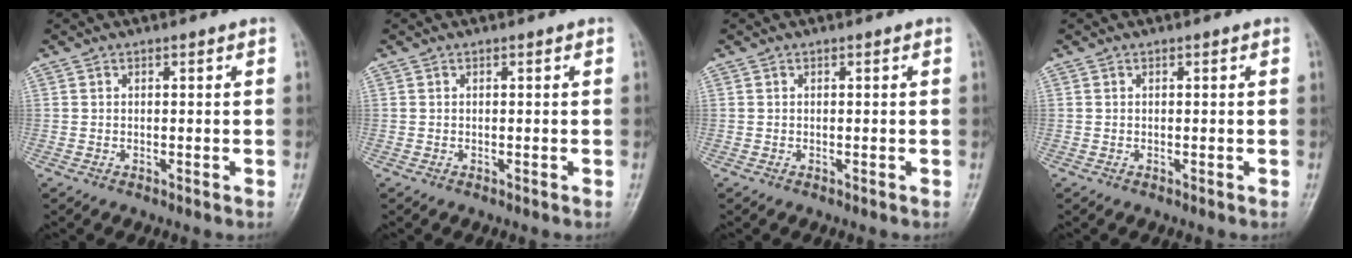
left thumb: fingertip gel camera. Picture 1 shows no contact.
{"total": 0.0}
{"total": 0.0}
{"total": 0.0}